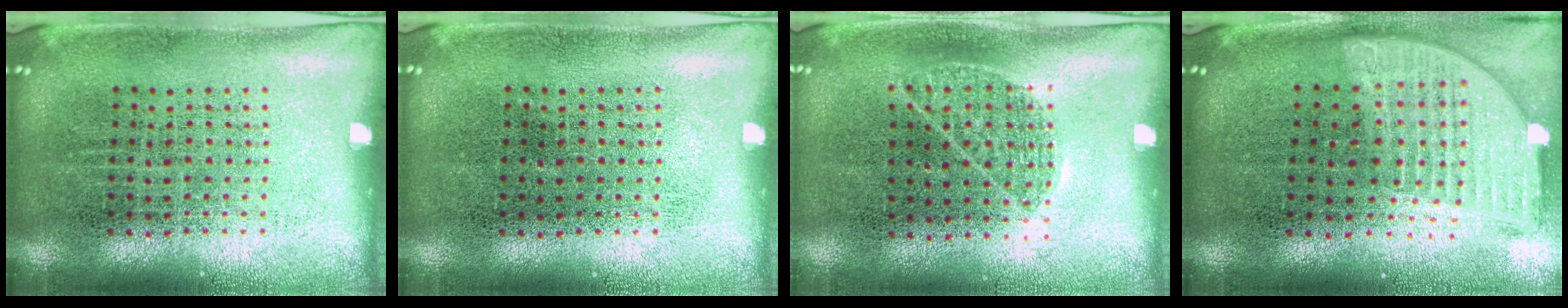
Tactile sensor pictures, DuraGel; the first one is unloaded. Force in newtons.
{"total": 0.0}
{"total": 0.9, "press": 0.5, "slide": 0.7}
{"total": 2.0, "press": 1.6, "slide": 1.2}